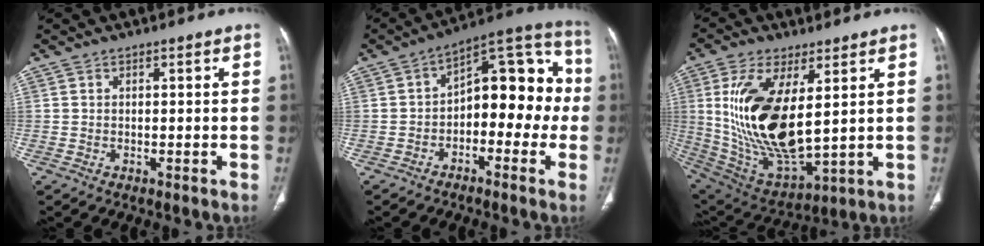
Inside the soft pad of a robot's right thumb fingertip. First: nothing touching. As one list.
[{"total": 16.0, "force": [-1.9, 9.3, 12.9], "torque": [-0.123, 0.059, -0.041]}, {"total": 20.9, "force": [3.8, 9.2, 18.4], "torque": [-0.363, -0.029, 0.089]}]